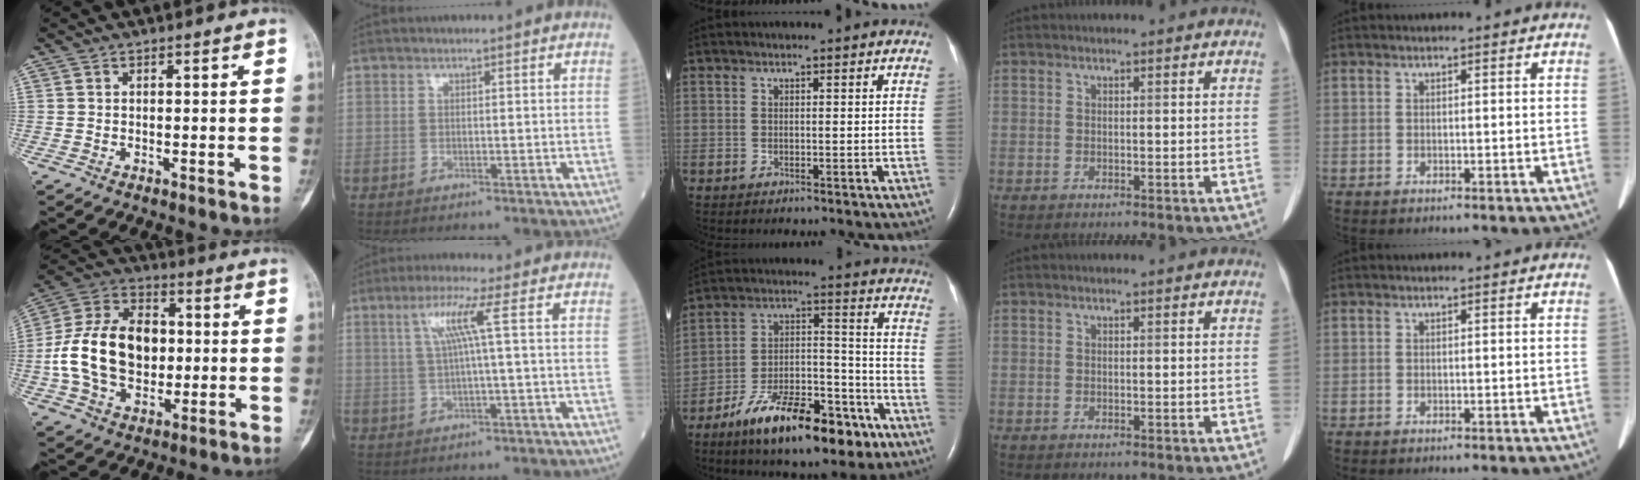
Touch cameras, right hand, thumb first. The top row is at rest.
{"thumb": {"total": 19.4, "force": [-0.5, 13.5, 13.9], "torque": [-0.237, 0.028, -0.007]}, "index": {"total": 5.3, "force": [1.4, -1.1, 5.0], "torque": [-0.102, 0.011, 0.031]}, "middle": {"total": 18.5, "force": [-11.8, 6.4, 12.7], "torque": [-0.192, 0.024, -0.192]}}